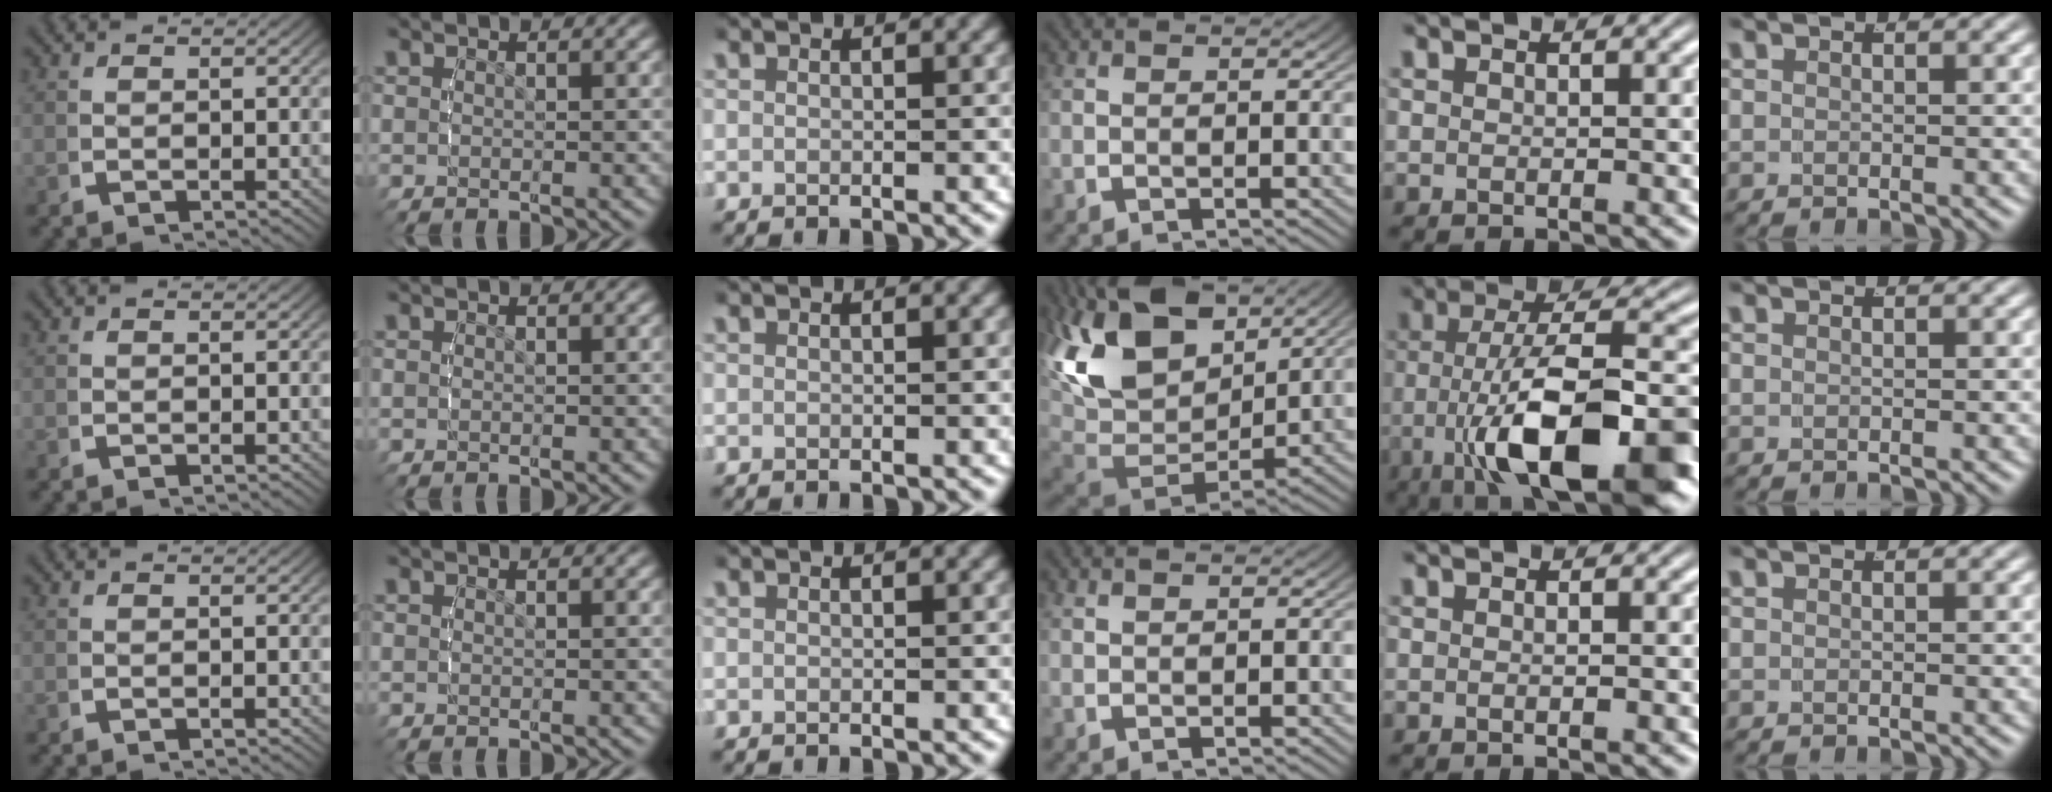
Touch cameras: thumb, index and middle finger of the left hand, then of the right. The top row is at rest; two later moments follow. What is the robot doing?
{"motion": "lift_and_place", "object": "bottle cap"}